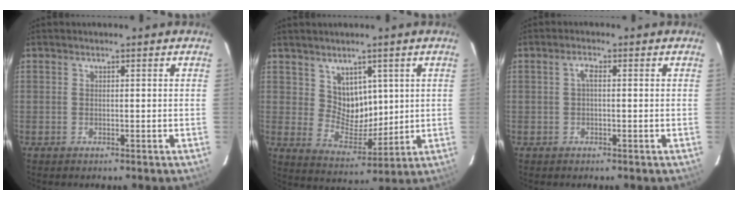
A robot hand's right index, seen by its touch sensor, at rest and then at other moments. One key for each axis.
{"total": 7.4, "fx": 3.3, "fy": 5.8, "fz": 3.2, "tx": -0.050, "ty": -0.002, "tz": 0.073}
{"total": 1.5, "fx": 0.0, "fy": 0.5, "fz": 1.4, "tx": -0.029, "ty": 0.007, "tz": -0.002}